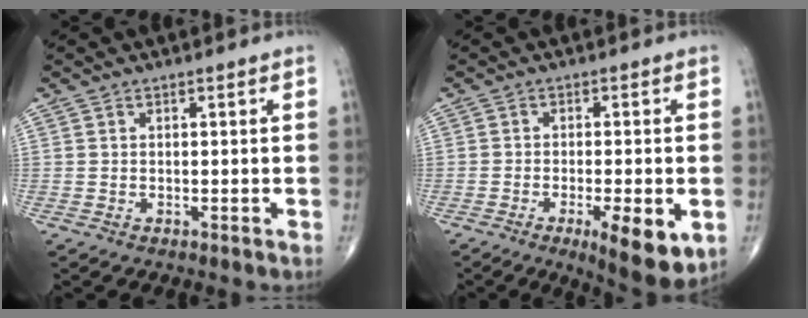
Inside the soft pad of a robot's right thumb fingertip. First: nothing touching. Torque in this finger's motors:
{"motor_torque": [0.97, 1.62, 0.07, -0.22, 0.26]}